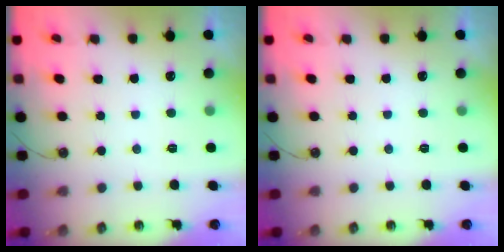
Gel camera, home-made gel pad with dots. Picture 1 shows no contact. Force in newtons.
{"total": 0.0}